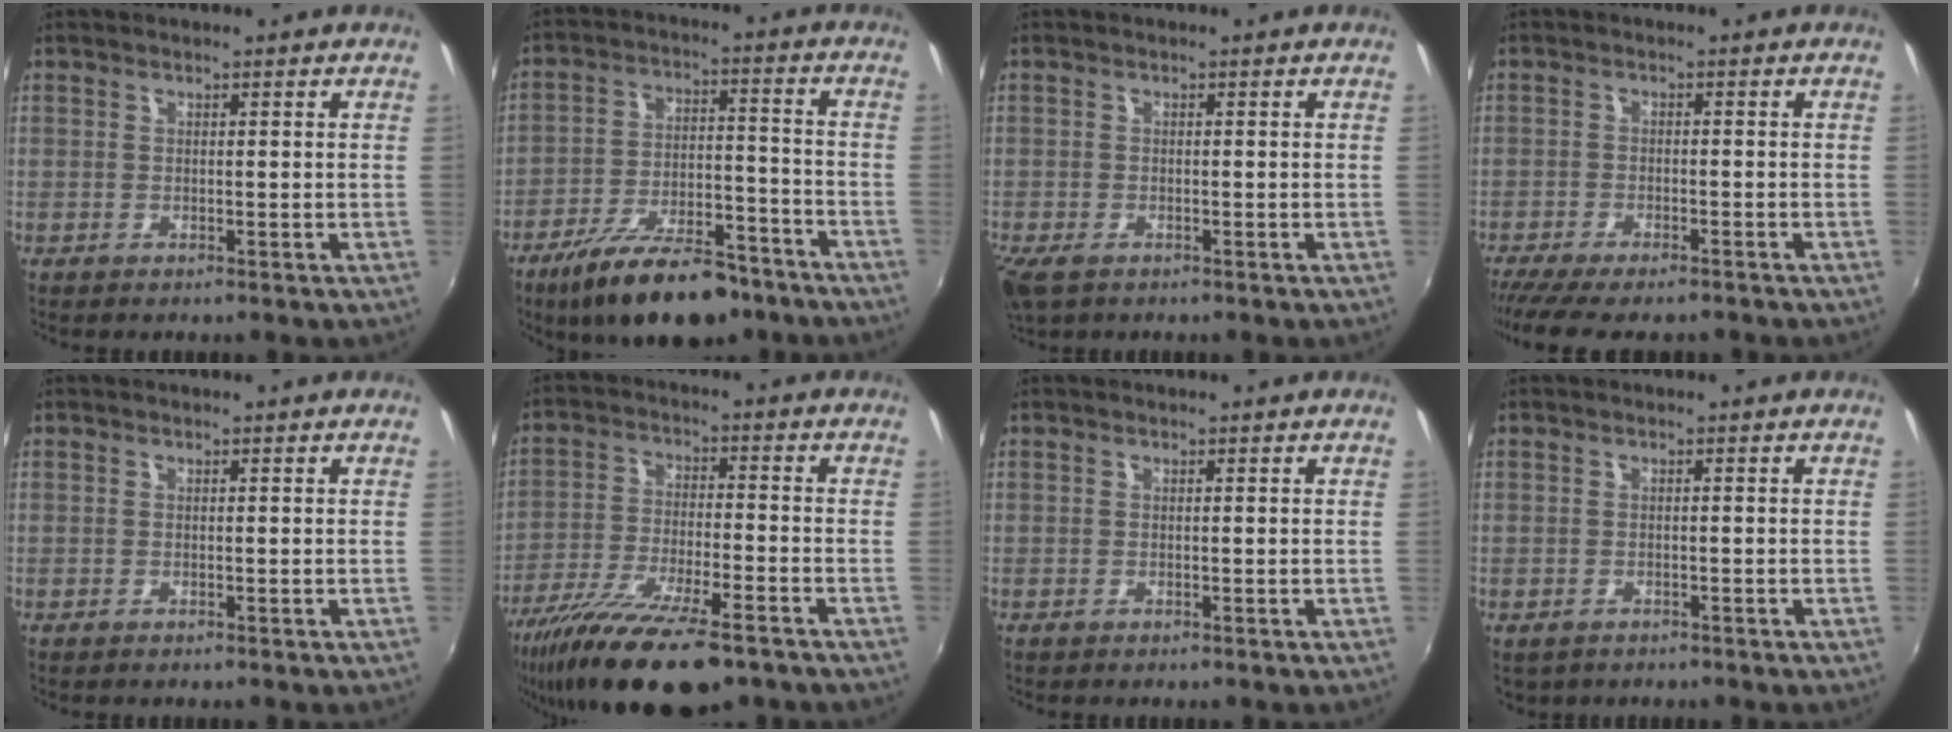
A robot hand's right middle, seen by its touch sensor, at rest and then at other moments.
{"total": 18.9, "force": [-14.1, 6.7, 10.7], "torque": [-0.194, -0.016, -0.214]}
{"total": 4.3, "force": [-2.7, 2.1, 2.5], "torque": [-0.060, -0.019, -0.050]}
{"total": 9.7, "force": [-8.3, 2.0, 4.7], "torque": [-0.110, -0.037, -0.136]}
{"total": 0.0}
{"total": 19.2, "force": [-14.0, 4.9, 12.2], "torque": [-0.242, -0.052, -0.240]}
{"total": 0.0}
{"total": 2.2, "force": [-1.3, 1.5, 0.9], "torque": [-0.022, -0.009, -0.016]}